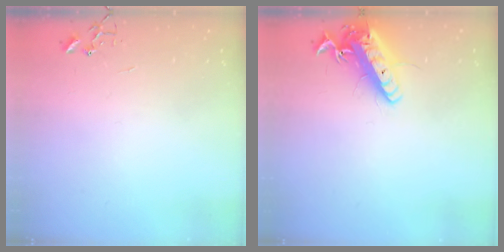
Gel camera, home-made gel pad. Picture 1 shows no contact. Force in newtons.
{"total": 16.0, "press": 15.7, "slide": 3.1}